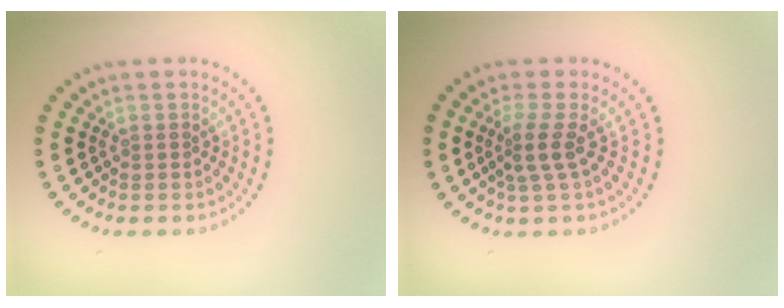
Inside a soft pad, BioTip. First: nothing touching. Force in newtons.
{"total": 2.3, "press": 1.6, "slide": 1.7}